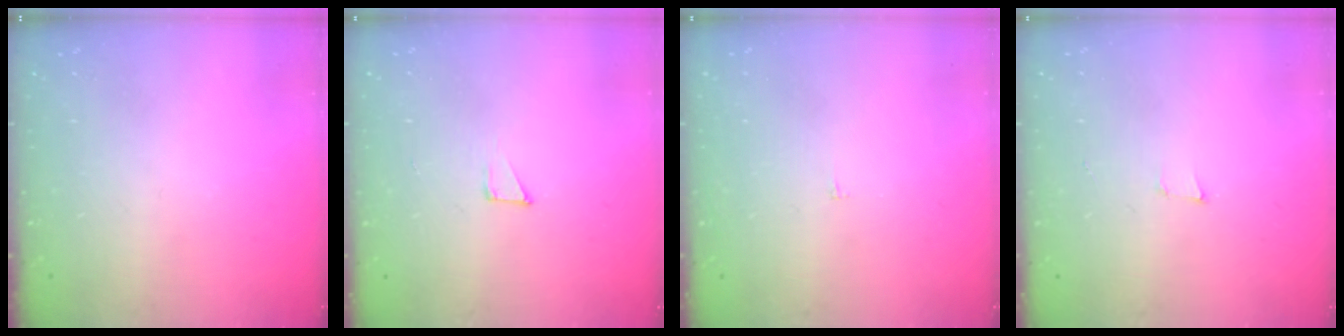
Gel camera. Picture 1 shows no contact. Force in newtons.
{"total": 4.3, "press": 4.2, "slide": 0.3}
{"total": 2.2, "press": 2.2, "slide": 0.2}
{"total": 3.5, "press": 2.3, "slide": 2.6}